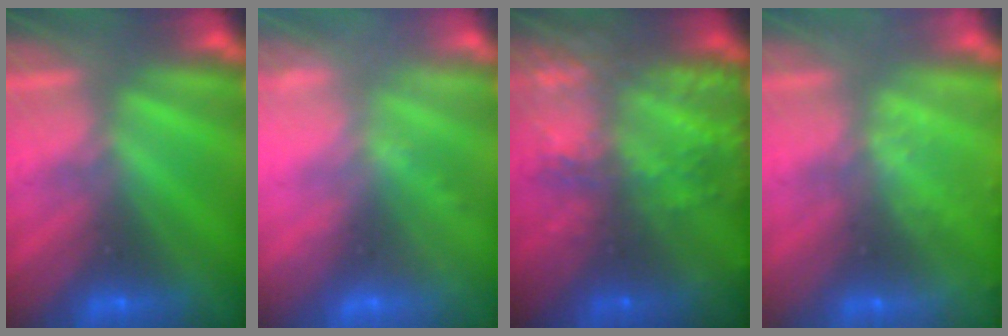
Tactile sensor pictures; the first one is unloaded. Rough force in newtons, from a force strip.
{"total": 2.4}
{"total": 7.5}
{"total": 2.4}